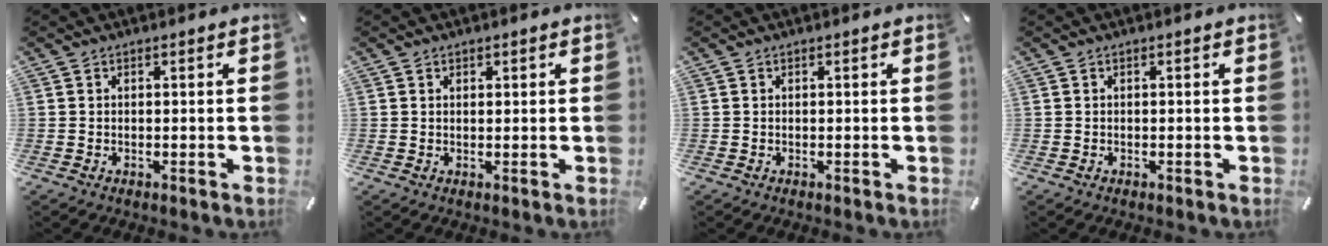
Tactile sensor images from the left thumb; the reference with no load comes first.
{"total": 0.8, "force": [0.4, 0.5, 0.4], "torque": [-0.007, 0.002, 0.008]}
{"total": 0.0}
{"total": 0.0}